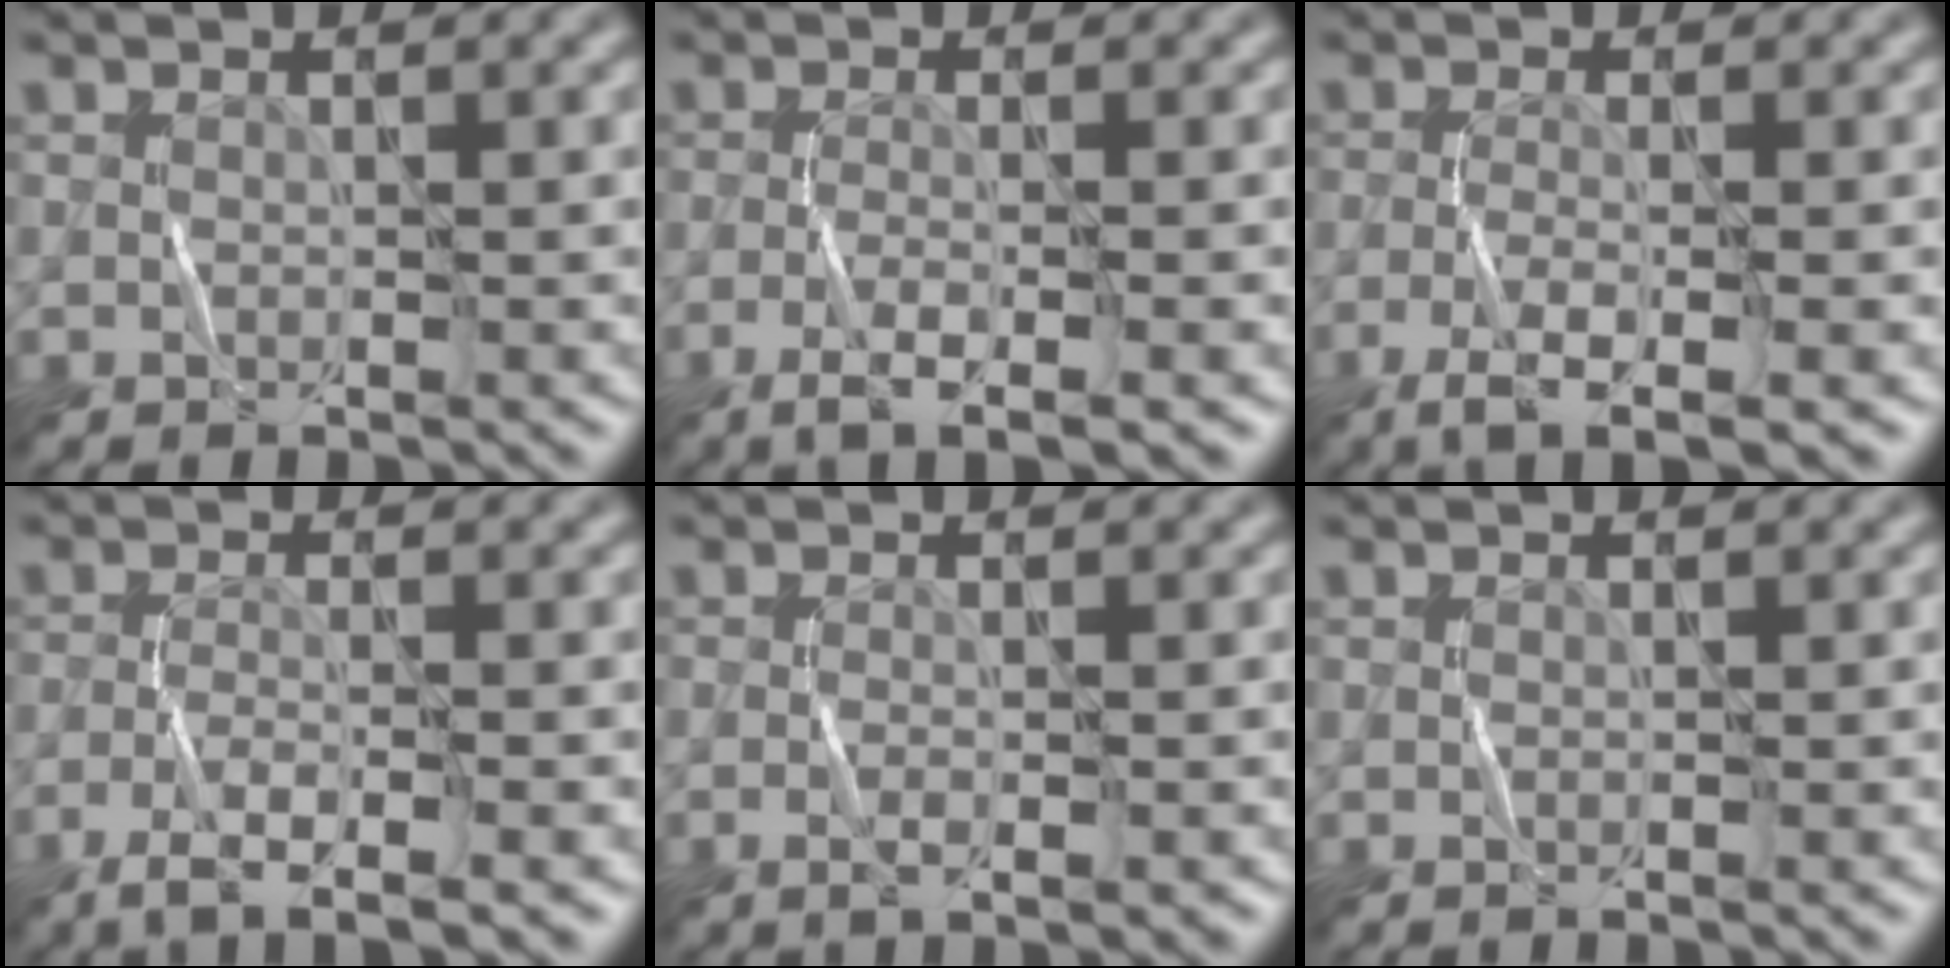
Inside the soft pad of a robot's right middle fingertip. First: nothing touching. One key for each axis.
{"total": 3.6, "fx": -2.1, "fy": 0.4, "fz": 3.0, "tx": -0.060, "ty": -0.001, "tz": -0.040}
{"total": 4.1, "fx": -2.3, "fy": 0.6, "fz": 3.4, "tx": -0.069, "ty": -0.003, "tz": -0.045}
{"total": 4.2, "fx": -2.7, "fy": 0.6, "fz": 3.1, "tx": -0.064, "ty": -0.003, "tz": -0.051}
{"total": 1.8, "fx": -0.8, "fy": 0.2, "fz": 1.6, "tx": -0.034, "ty": 0.002, "tz": -0.014}
{"total": 0.0}